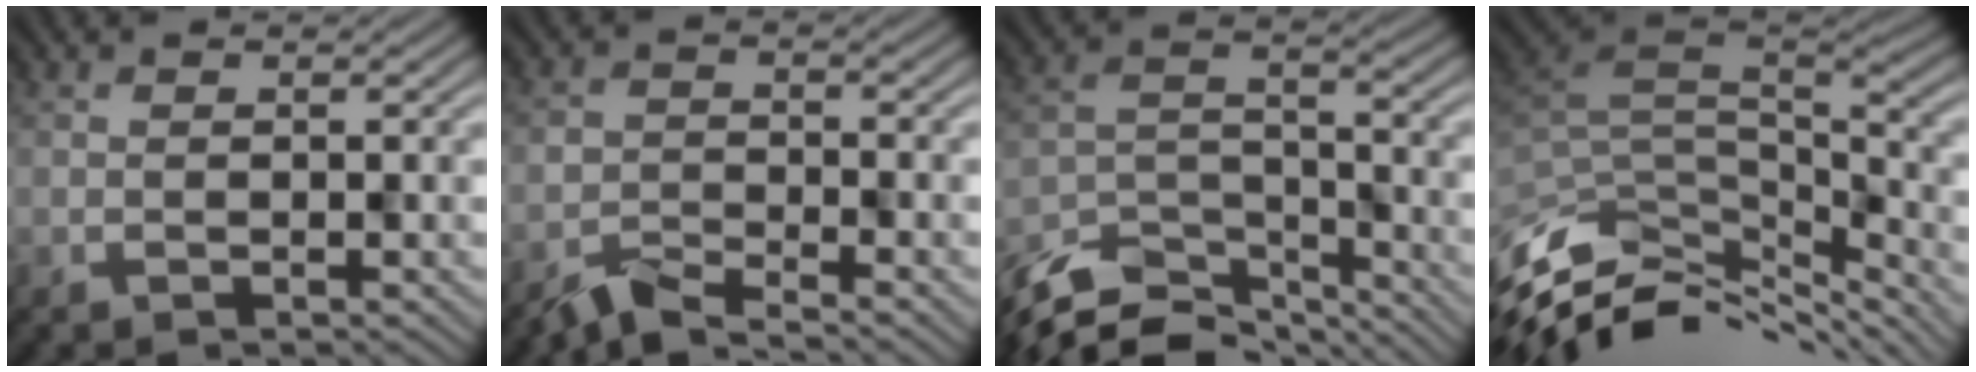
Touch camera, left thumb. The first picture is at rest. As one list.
[{"total": 3.5, "force": [-3.4, 0.3, 0.6], "torque": [-0.010, -0.002, -0.069]}, {"total": 11.3, "force": [-10.0, 3.3, 4.2], "torque": [-0.095, -0.007, -0.168]}, {"total": 11.2, "force": [-6.8, 5.2, 7.1], "torque": [-0.172, 0.004, -0.100]}]